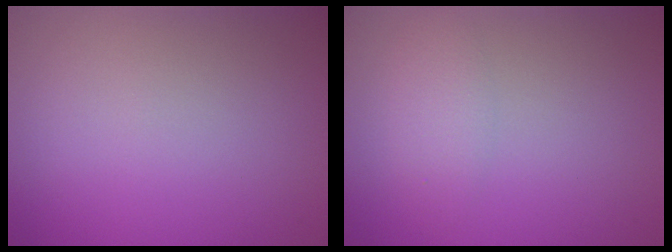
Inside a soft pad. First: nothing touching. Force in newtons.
{"total": 1.7, "press": 1.7, "slide": 0.1}